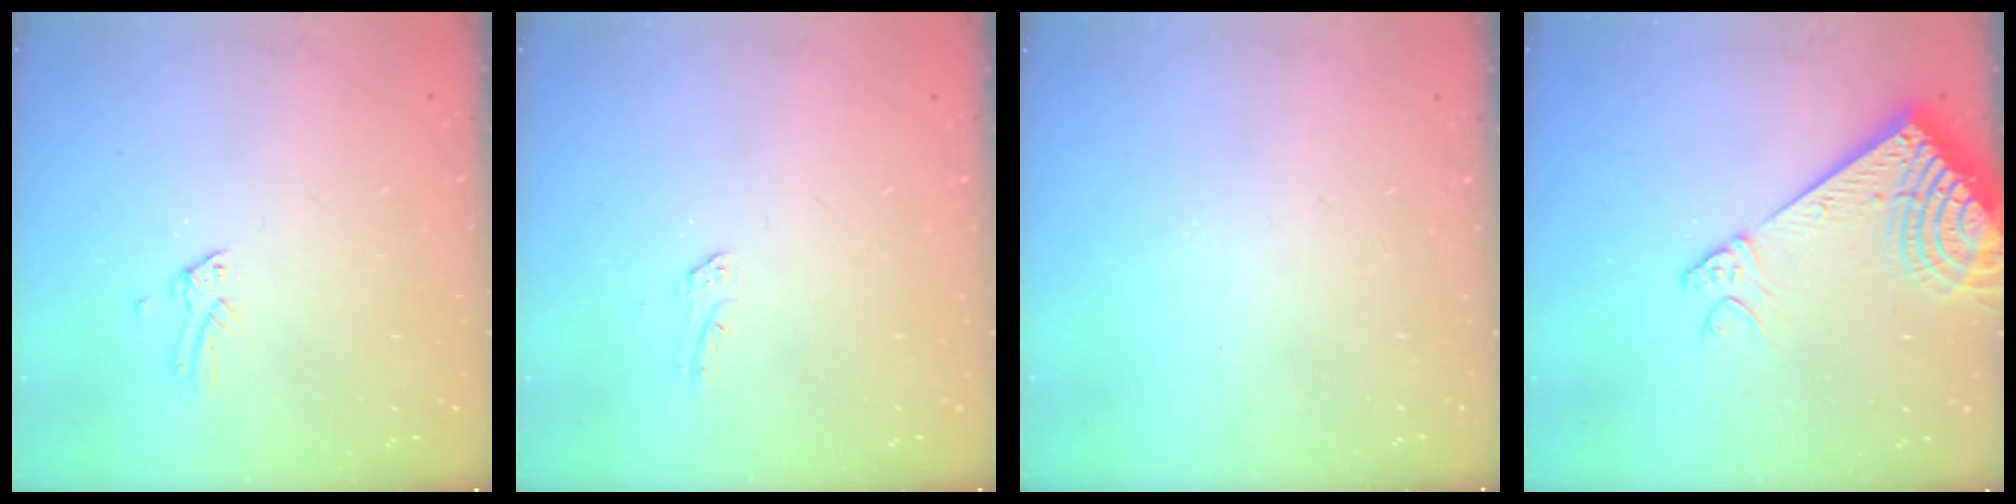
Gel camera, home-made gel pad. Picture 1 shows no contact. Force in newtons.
{"total": 1.9, "press": 1.9, "slide": 0.1}
{"total": 0.0}
{"total": 14.7, "press": 14.5, "slide": 2.8}